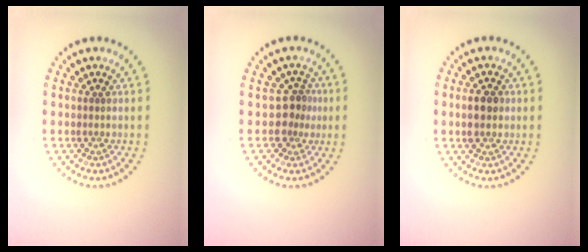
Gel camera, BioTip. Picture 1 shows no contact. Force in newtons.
{"total": 2.3, "press": 1.8, "slide": 1.5}
{"total": 2.4, "press": 2.4, "slide": 0.3}